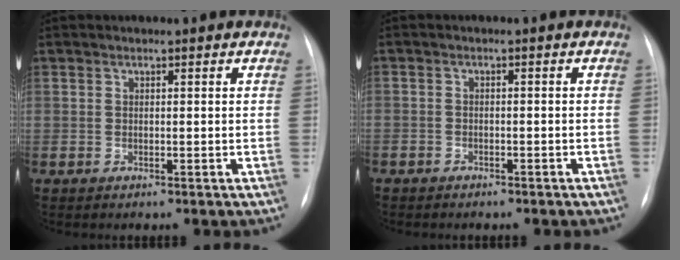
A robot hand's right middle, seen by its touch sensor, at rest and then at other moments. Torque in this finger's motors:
{"motor_torque": [1.03, -1.11, -0.09, -0.21]}